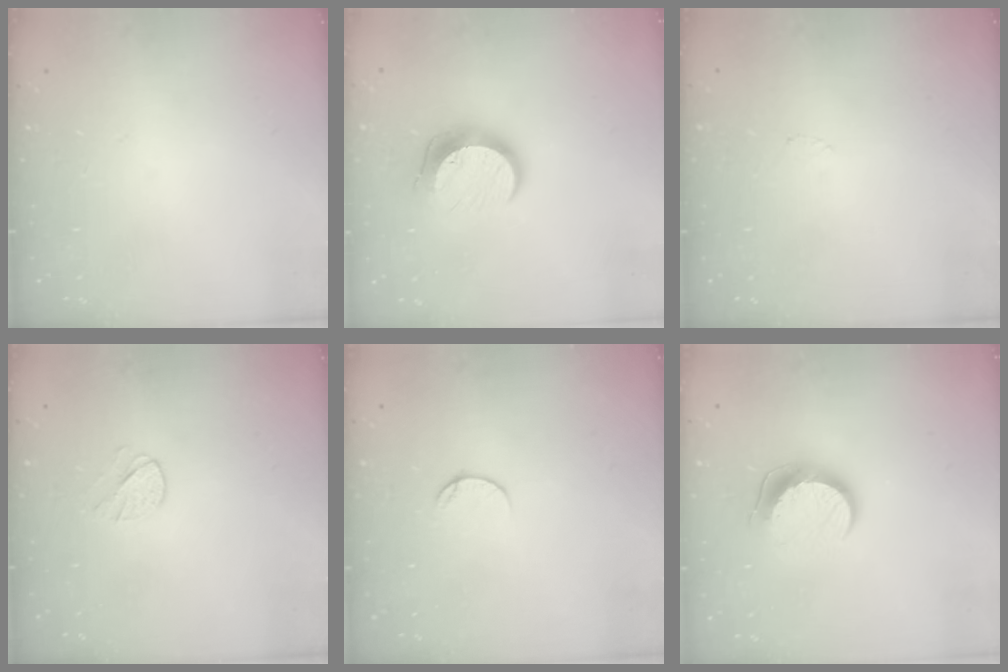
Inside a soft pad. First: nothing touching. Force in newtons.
{"total": 11.3, "press": 11.3, "slide": 0.3}
{"total": 2.3, "press": 2.3, "slide": 0.2}
{"total": 4.5, "press": 4.5, "slide": 0.6}
{"total": 6.1, "press": 6.1, "slide": 0.7}
{"total": 9.9, "press": 9.8, "slide": 0.6}